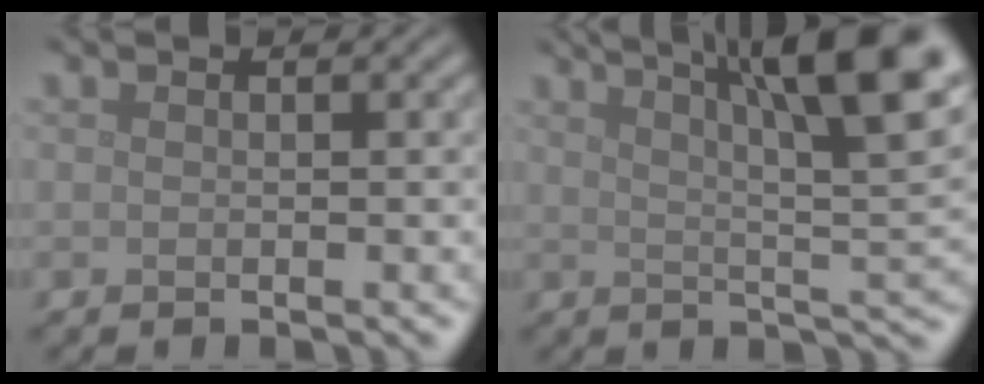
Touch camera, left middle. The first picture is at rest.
{"total": 13.1, "force": [6.3, 3.4, 10.9], "torque": [-0.125, 0.021, 0.089]}